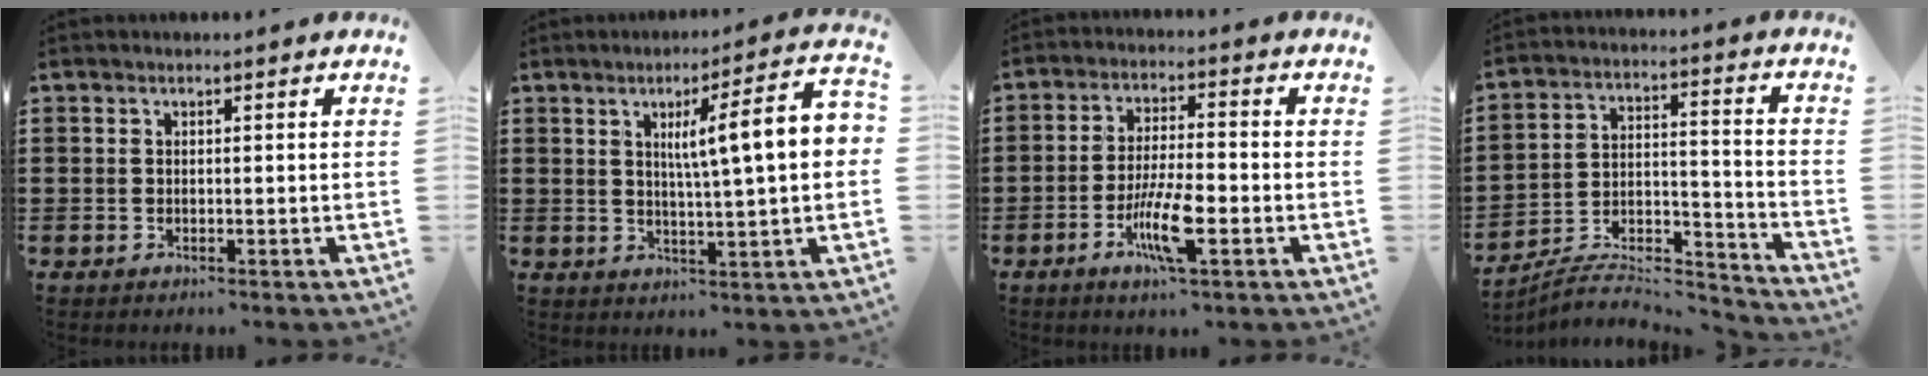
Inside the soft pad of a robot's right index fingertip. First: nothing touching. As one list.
[{"total": 9.5, "force": [1.8, 0.8, 9.3], "torque": [-0.158, -0.005, 0.022]}, {"total": 8.4, "force": [-3.3, 1.9, 7.5], "torque": [-0.152, -0.009, -0.062]}, {"total": 7.0, "force": [-6.5, 1.4, 2.0], "torque": [-0.032, 0.002, -0.128]}]